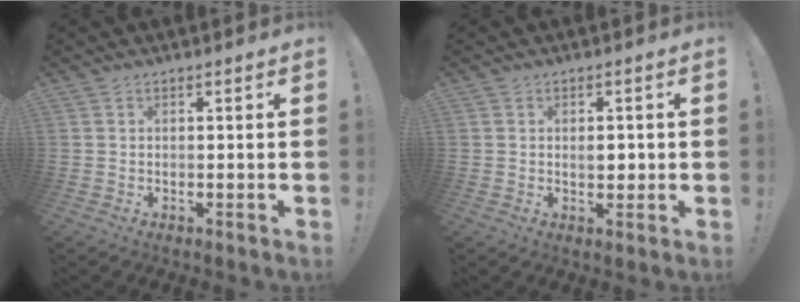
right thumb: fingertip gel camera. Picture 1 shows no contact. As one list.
[{"total": 3.0, "force": [0.0, 1.9, 2.3], "torque": [-0.024, 0.000, -0.006]}]